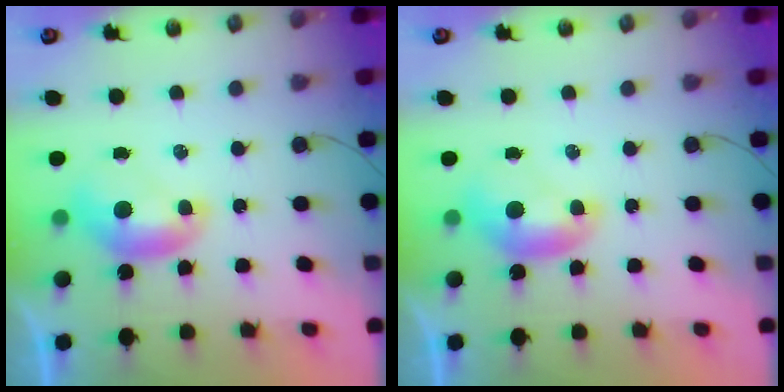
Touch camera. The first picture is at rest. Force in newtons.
{"total": 0.0}